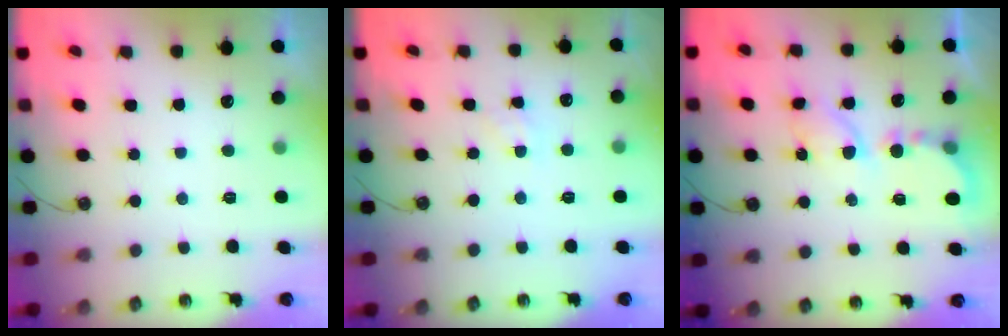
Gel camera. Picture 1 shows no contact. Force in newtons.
{"total": 1.6, "press": 1.6, "slide": 0.2}
{"total": 6.4, "press": 6.4, "slide": 0.3}